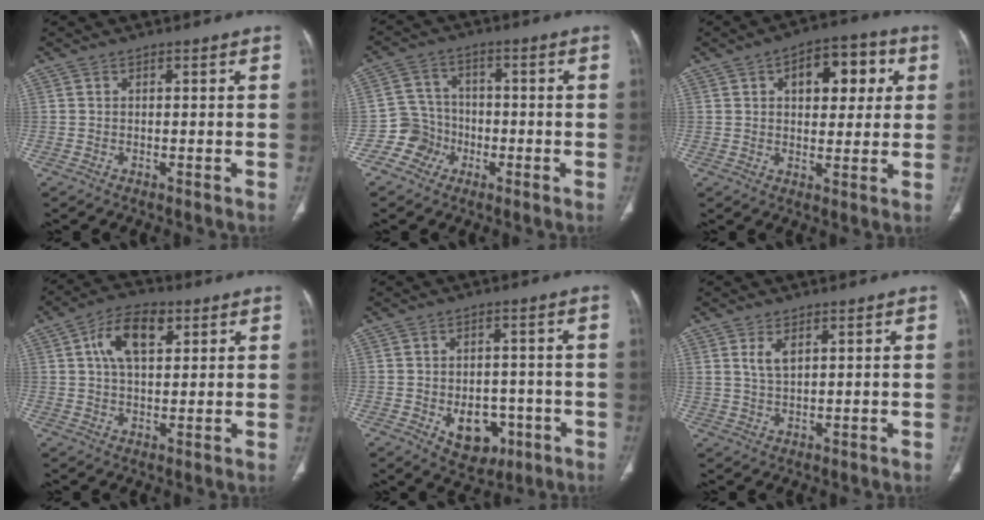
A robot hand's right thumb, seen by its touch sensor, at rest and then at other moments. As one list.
[{"total": 6.2, "force": [-2.7, 5.6, 0.1], "torque": [0.033, 0.025, -0.055]}, {"total": 11.8, "force": [3.8, 6.7, 9.0], "torque": [-0.081, 0.008, 0.050]}, {"total": 9.8, "force": [3.6, 5.4, 7.4], "torque": [-0.118, 0.006, 0.057]}, {"total": 8.5, "force": [-2.9, 6.1, 5.3], "torque": [-0.040, 0.016, -0.025]}, {"total": 3.6, "force": [1.8, 1.6, 2.6], "torque": [-0.049, -0.010, 0.041]}]